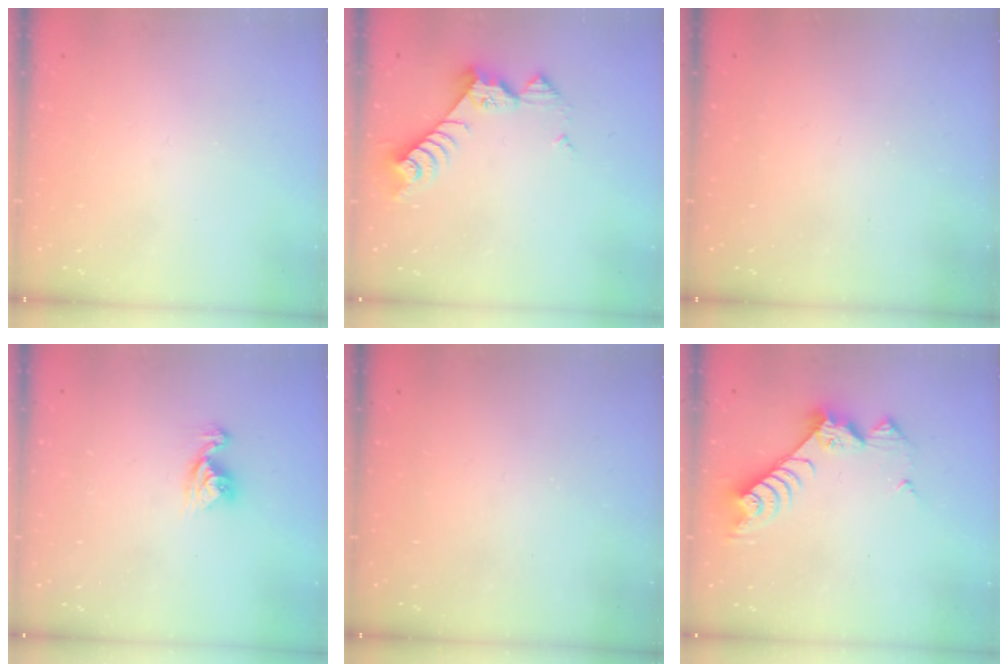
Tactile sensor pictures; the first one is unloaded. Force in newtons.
{"total": 8.6, "press": 8.5, "slide": 0.8}
{"total": 0.0}
{"total": 8.2, "press": 8.2, "slide": 0.8}
{"total": 0.0}
{"total": 8.4, "press": 8.3, "slide": 0.7}